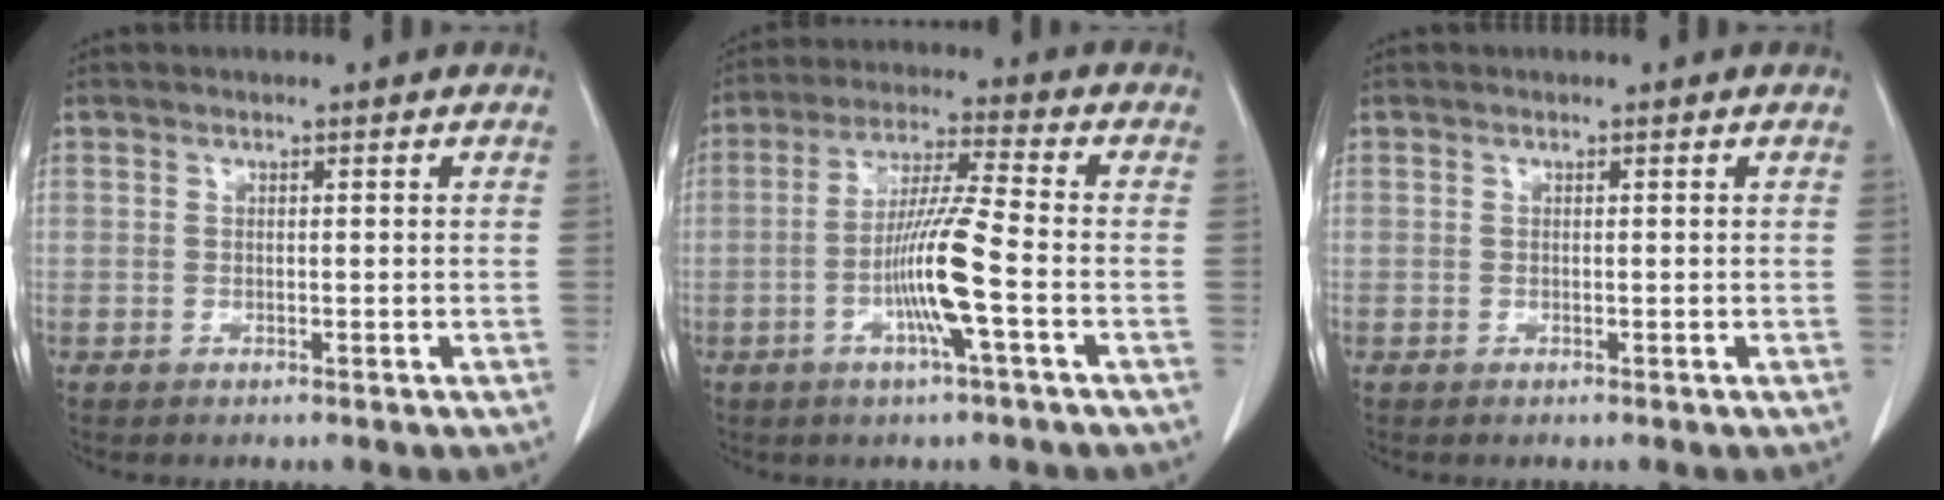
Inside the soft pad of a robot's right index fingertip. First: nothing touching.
{"total": 9.9, "force": [-2.9, -0.5, 9.4], "torque": [-0.185, -0.005, -0.058]}
{"total": 0.0}